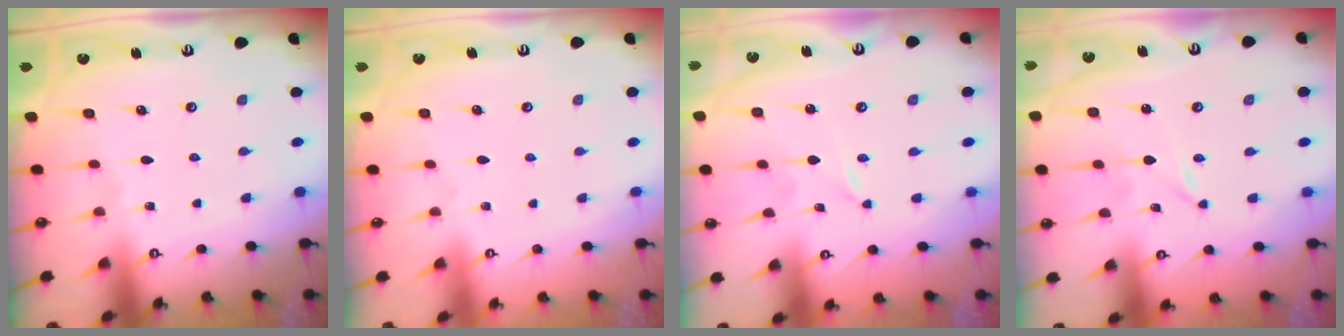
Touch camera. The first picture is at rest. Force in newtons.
{"total": 0.0}
{"total": 0.0}
{"total": 0.0}